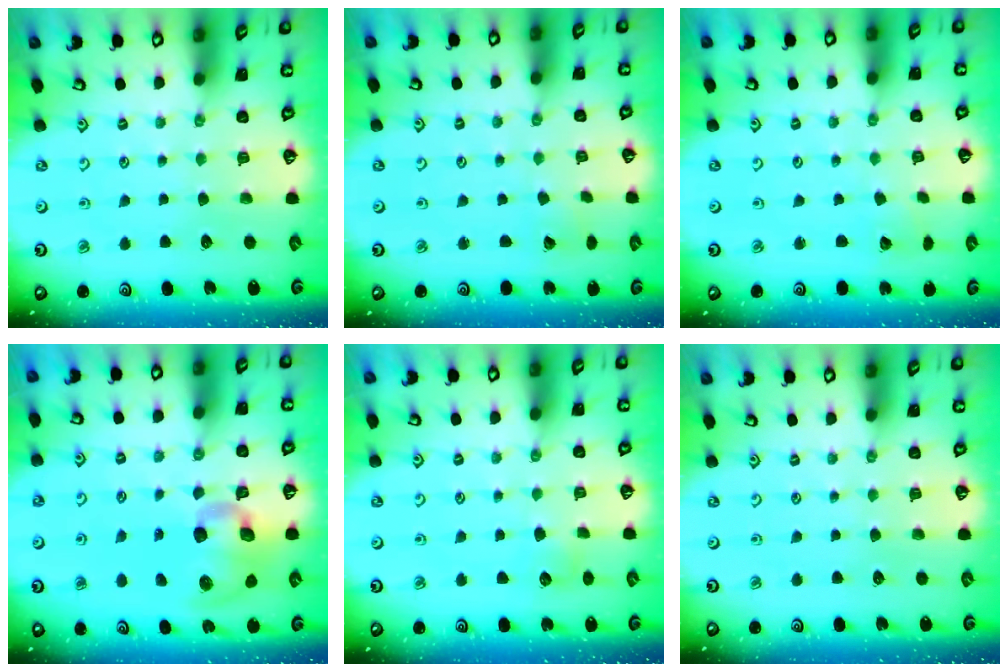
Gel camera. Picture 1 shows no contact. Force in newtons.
{"total": 2.3, "press": 2.3, "slide": 0.1}
{"total": 1.7, "press": 1.7, "slide": 0.1}
{"total": 12.5, "press": 12.3, "slide": 1.9}
{"total": 4.3, "press": 4.3, "slide": 0.5}
{"total": 0.0}